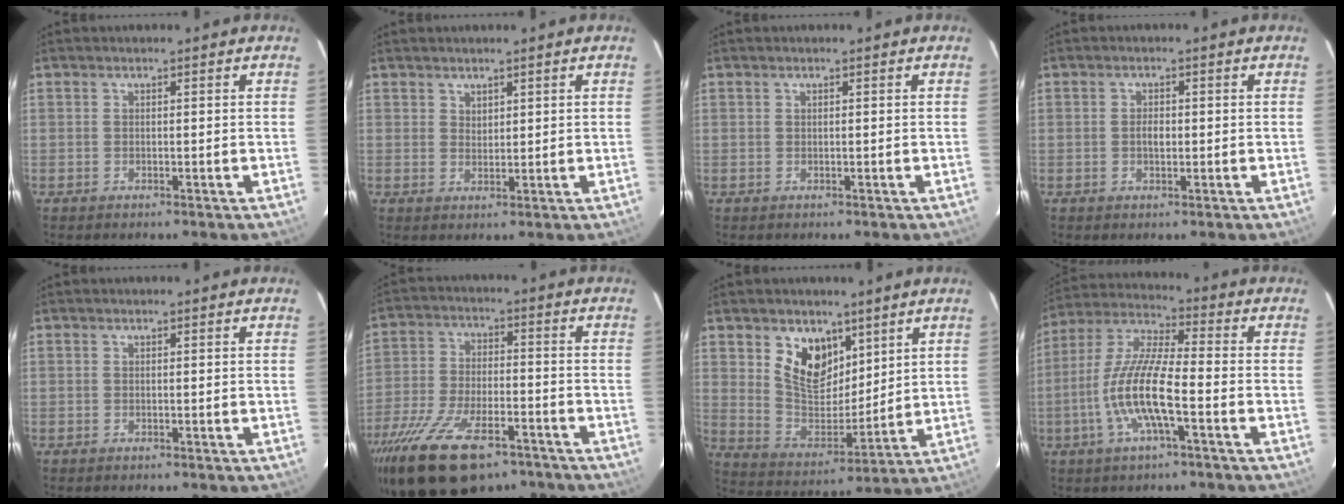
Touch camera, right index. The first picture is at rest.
{"total": 1.7, "force": [1.4, 1.0, 0.3], "torque": [-0.001, 0.002, 0.025]}
{"total": 0.0}
{"total": 1.8, "force": [-0.1, 1.1, 1.4], "torque": [-0.026, 0.004, -0.003]}
{"total": 0.0}
{"total": 20.9, "force": [-14.2, 8.8, 12.6], "torque": [-0.263, -0.039, -0.238]}
{"total": 11.5, "force": [6.4, 7.3, 6.2], "torque": [-0.111, -0.005, 0.129]}
{"total": 12.5, "force": [-4.0, 2.2, 11.6], "torque": [-0.243, -0.003, -0.082]}